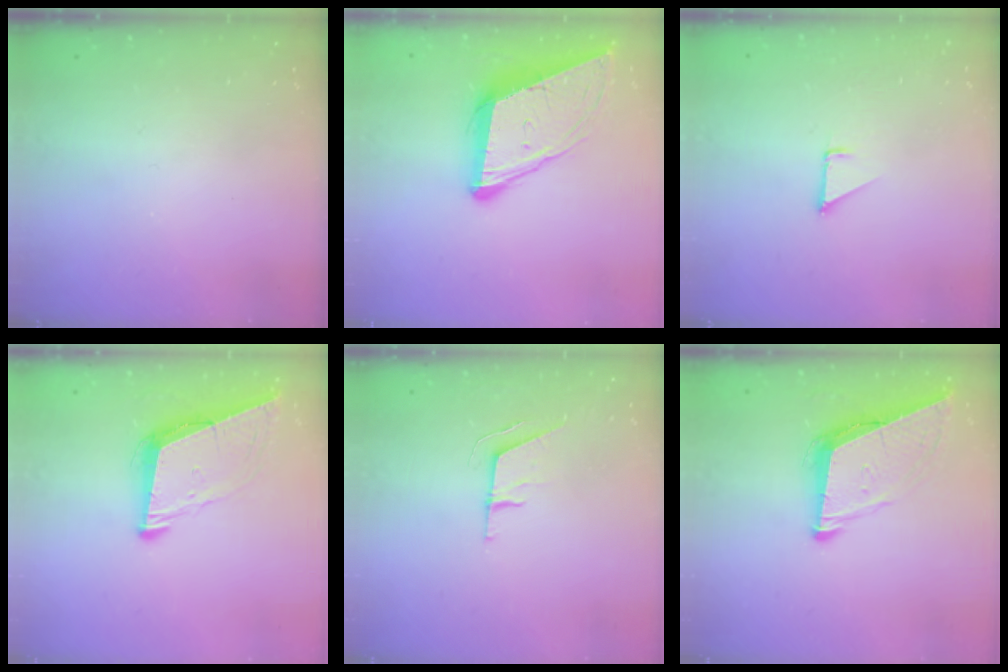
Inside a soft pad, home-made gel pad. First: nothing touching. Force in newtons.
{"total": 12.6, "press": 12.0, "slide": 3.9}
{"total": 1.3, "press": 1.3, "slide": 0.1}
{"total": 8.9, "press": 8.2, "slide": 3.5}
{"total": 6.1, "press": 6.1, "slide": 0.0}
{"total": 8.7, "press": 8.4, "slide": 2.4}